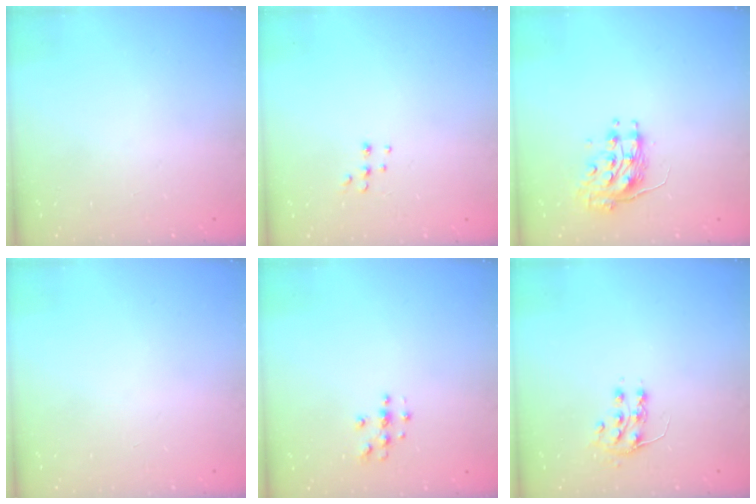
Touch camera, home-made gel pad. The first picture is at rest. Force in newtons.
{"total": 5.5, "press": 5.4, "slide": 1.0}
{"total": 8.8, "press": 8.8, "slide": 0.0}
{"total": 0.0}
{"total": 3.8, "press": 3.8, "slide": 0.5}
{"total": 7.3, "press": 7.3, "slide": 0.4}